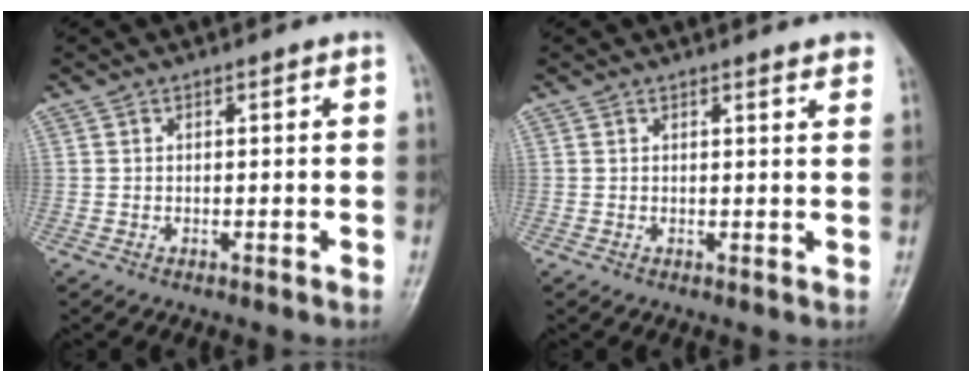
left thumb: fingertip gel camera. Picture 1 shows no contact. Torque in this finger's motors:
{"motor_torque": [0.23, 0.31, 0.44, -0.22, -0.02]}